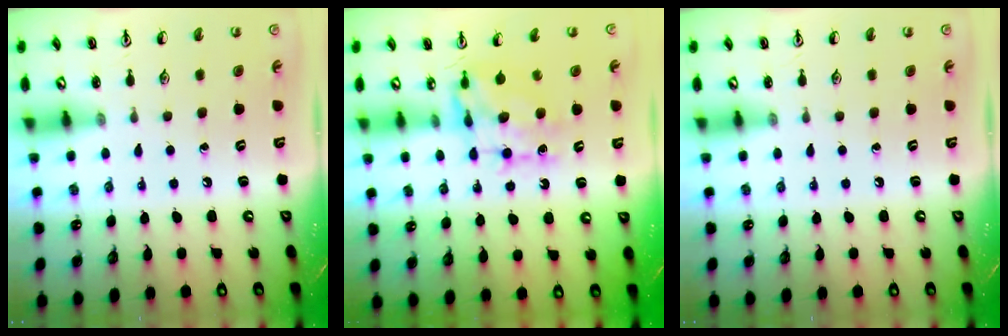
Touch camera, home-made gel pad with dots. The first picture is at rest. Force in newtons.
{"total": 8.3, "press": 8.2, "slide": 0.8}
{"total": 0.0}